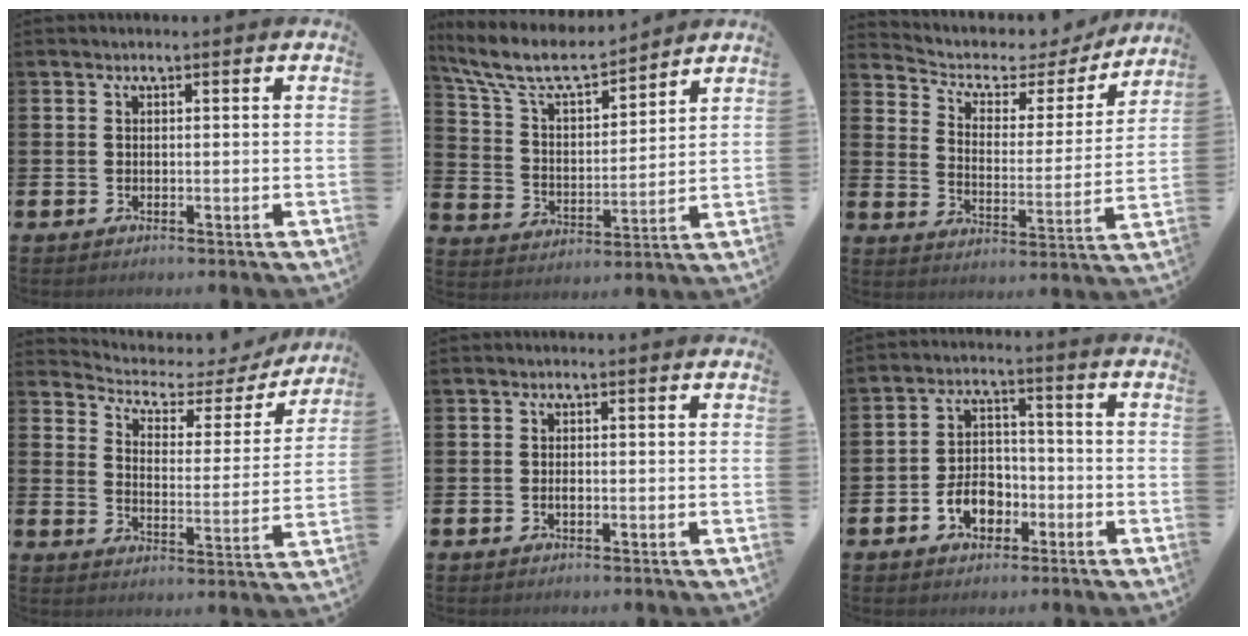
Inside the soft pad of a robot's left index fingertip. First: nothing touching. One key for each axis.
{"total": 9.0, "fx": 8.1, "fy": 2.1, "fz": 3.4, "tx": -0.107, "ty": -0.051, "tz": 0.142}
{"total": 4.4, "fx": 3.6, "fy": 2.3, "fz": 1.0, "tx": -0.044, "ty": -0.034, "tz": 0.051}
{"total": 4.0, "fx": 3.3, "fy": 2.0, "fz": 1.0, "tx": -0.049, "ty": -0.029, "tz": 0.046}
{"total": 0.8, "fx": -0.2, "fy": 0.4, "fz": 0.6, "tx": -0.012, "ty": 0.000, "tz": -0.005}
{"total": 5.7, "fx": -2.6, "fy": 4.1, "fz": 3.0, "tx": -0.045, "ty": 0.007, "tz": -0.051}